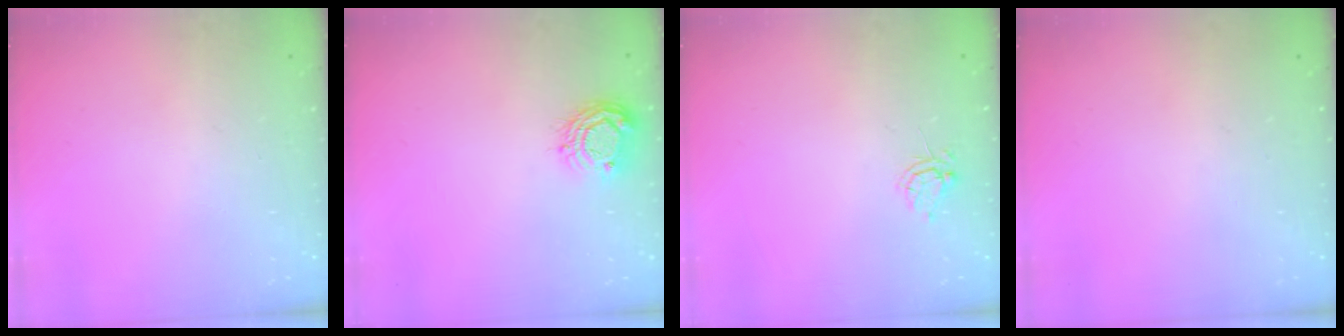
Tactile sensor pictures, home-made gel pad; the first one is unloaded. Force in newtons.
{"total": 8.5, "press": 8.5, "slide": 0.7}
{"total": 4.7, "press": 4.6, "slide": 0.7}
{"total": 0.0}